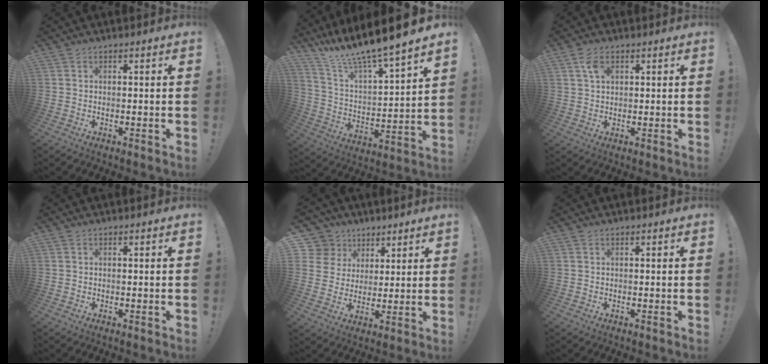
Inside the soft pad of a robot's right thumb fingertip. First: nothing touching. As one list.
[{"total": 12.3, "force": [11.3, 0.0, 5.0], "torque": [-0.110, -0.108, 0.186]}, {"total": 4.2, "force": [1.9, 2.6, 2.8], "torque": [-0.043, -0.003, 0.033]}, {"total": 0.0}, {"total": 8.3, "force": [3.8, 7.3, 1.5], "torque": [-0.028, -0.030, 0.081]}, {"total": 0.0}]